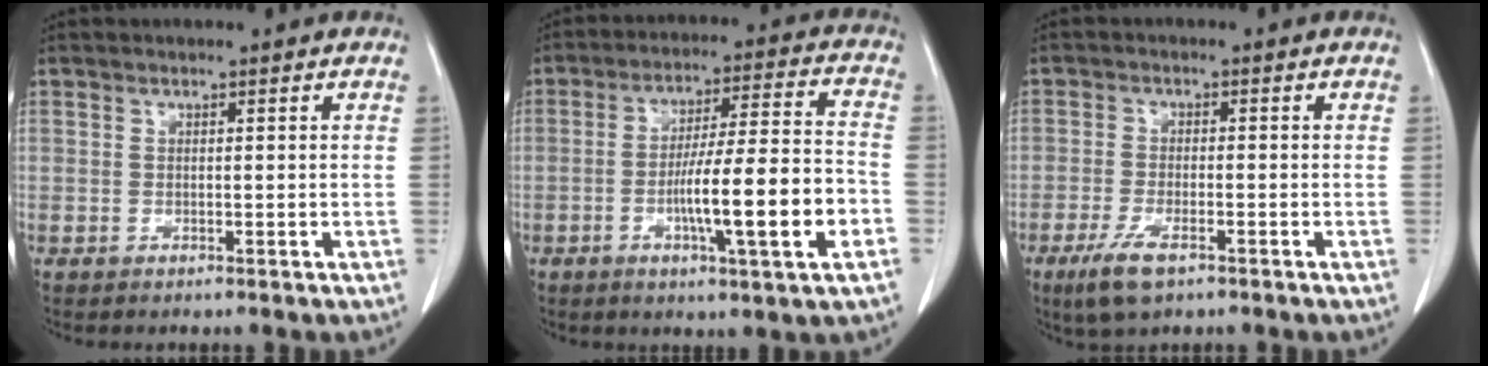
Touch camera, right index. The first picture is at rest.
{"total": 14.4, "force": [-4.4, 0.6, 13.7], "torque": [-0.227, 0.003, -0.070]}
{"total": 5.7, "force": [-3.5, 1.5, 4.2], "torque": [-0.092, -0.012, -0.059]}